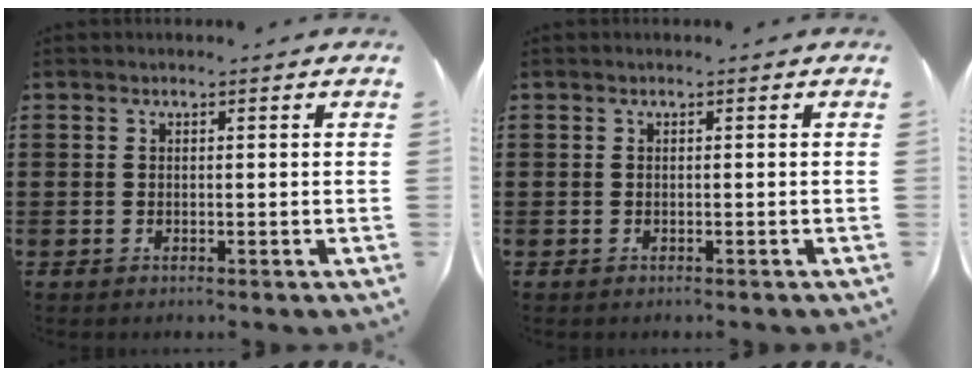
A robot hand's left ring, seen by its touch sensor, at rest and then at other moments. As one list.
[{"total": 0.0}]